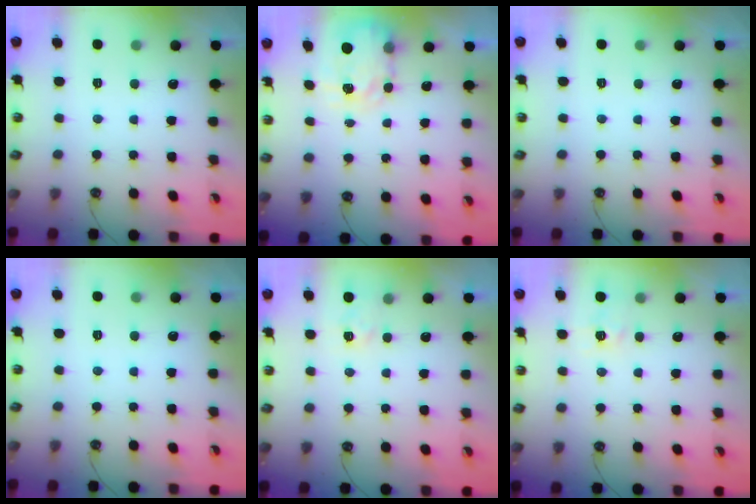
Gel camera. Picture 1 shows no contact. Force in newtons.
{"total": 4.5, "press": 4.5, "slide": 0.3}
{"total": 0.0}
{"total": 0.0}
{"total": 3.5, "press": 3.5, "slide": 0.3}
{"total": 5.5, "press": 5.5, "slide": 0.8}